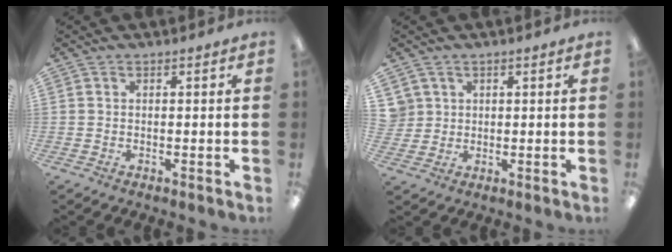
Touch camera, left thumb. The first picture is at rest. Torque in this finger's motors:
{"motor_torque": [-0.09, 0.04, 0.05, 0.03, 0.00]}